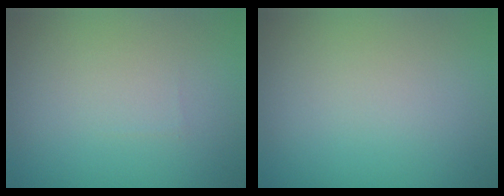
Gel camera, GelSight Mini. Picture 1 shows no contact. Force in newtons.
{"total": 0.0}